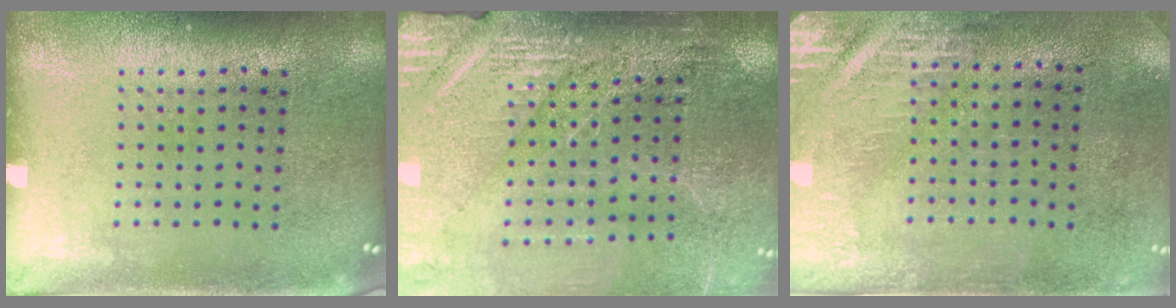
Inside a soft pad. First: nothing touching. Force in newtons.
{"total": 3.2, "press": 3.2, "slide": 0.2}
{"total": 2.9, "press": 2.5, "slide": 1.5}